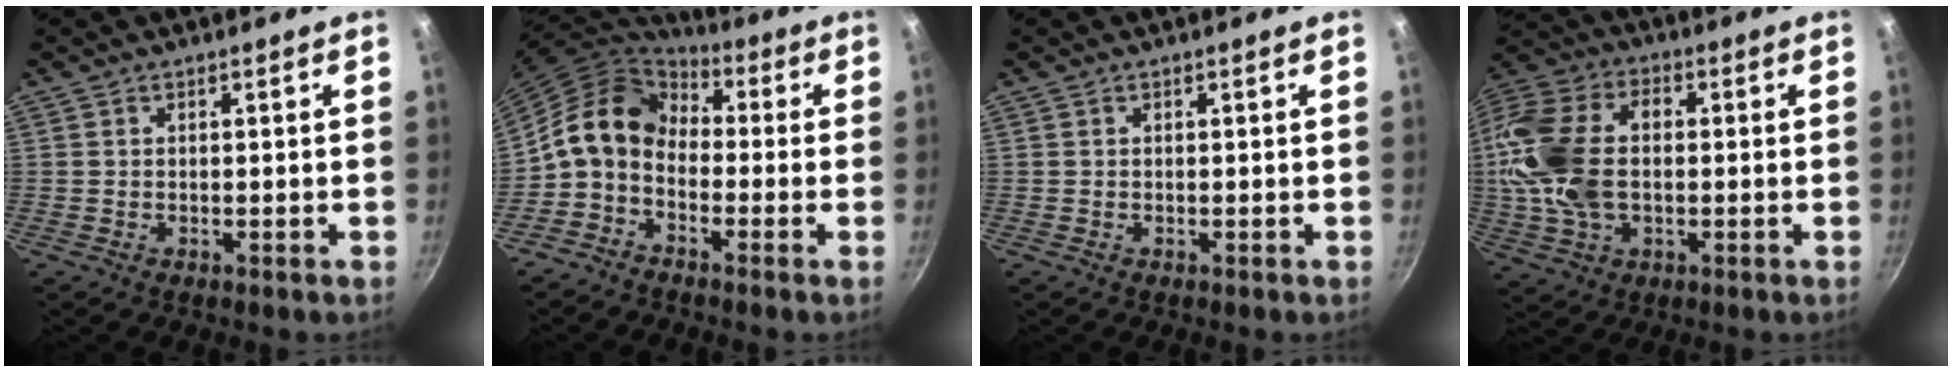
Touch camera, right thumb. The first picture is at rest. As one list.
[{"total": 11.9, "force": [-1.2, 8.9, 7.8], "torque": [-0.127, 0.049, -0.049]}, {"total": 0.0}, {"total": 18.2, "force": [0.1, 11.7, 13.9], "torque": [-0.270, 0.024, -0.009]}]